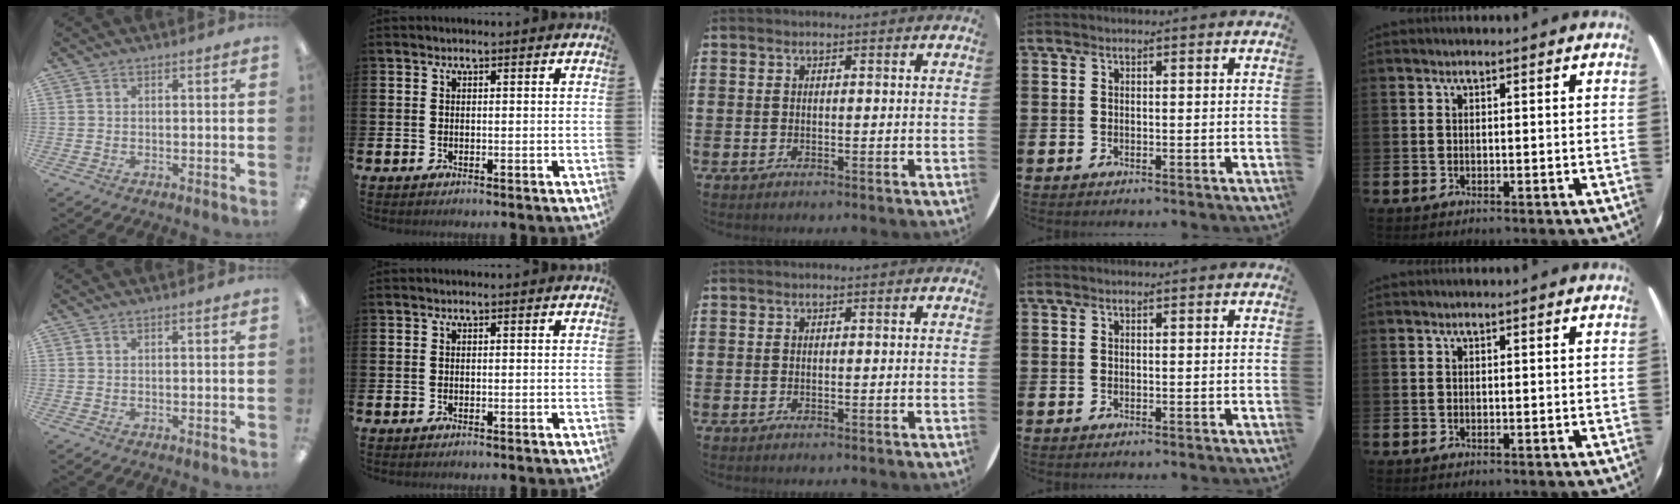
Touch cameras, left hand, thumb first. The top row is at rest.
{}